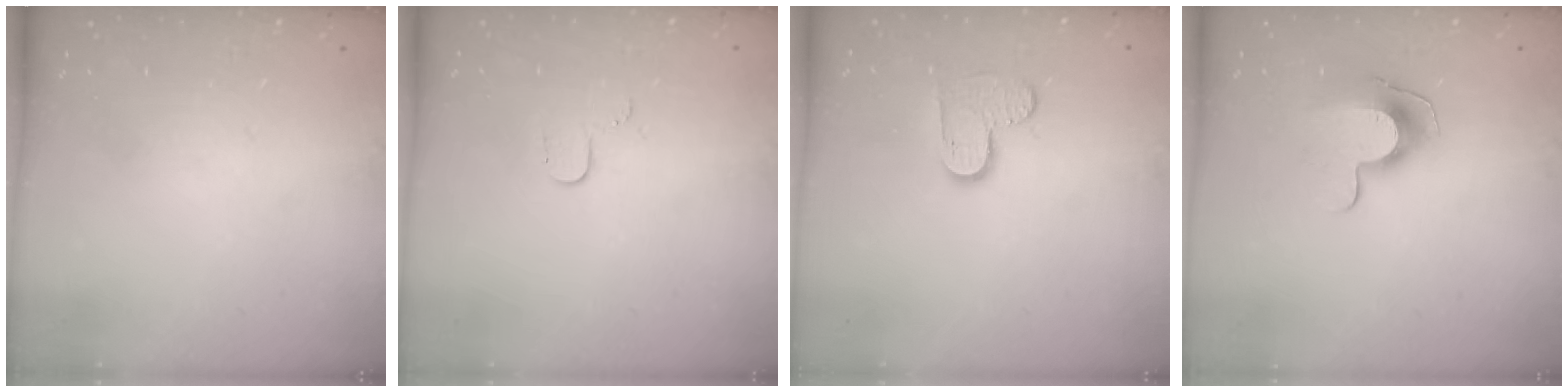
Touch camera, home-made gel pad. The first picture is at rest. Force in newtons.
{"total": 3.2, "press": 3.2, "slide": 0.3}
{"total": 6.9, "press": 6.9, "slide": 0.5}
{"total": 9.7, "press": 9.7, "slide": 1.0}